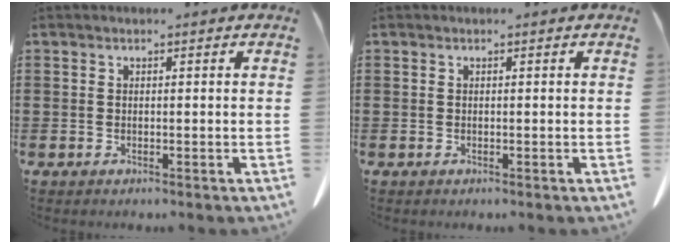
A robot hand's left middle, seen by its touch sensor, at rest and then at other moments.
{"total": 0.0}